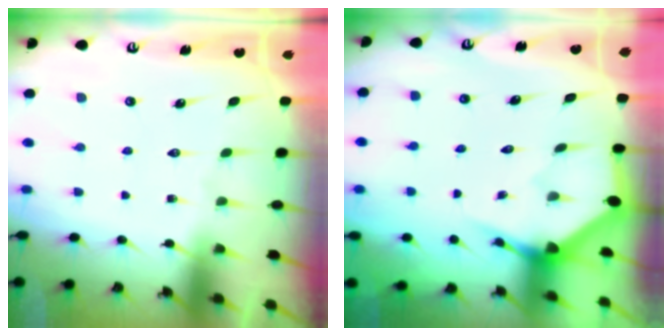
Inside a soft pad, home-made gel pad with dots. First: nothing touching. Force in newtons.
{"total": 3.6, "press": 3.6, "slide": 0.2}